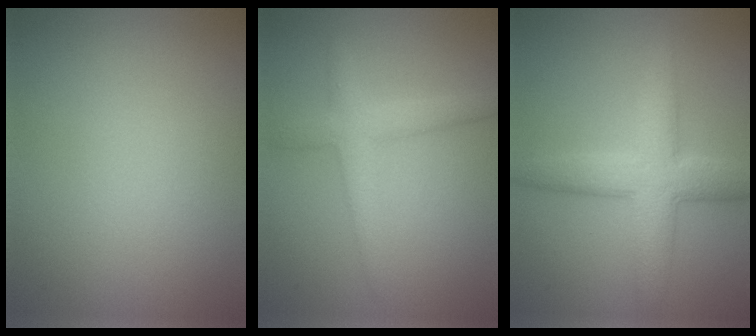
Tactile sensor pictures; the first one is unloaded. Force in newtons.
{"total": 2.9, "press": 2.9, "slide": 0.1}
{"total": 5.4, "press": 5.4, "slide": 0.1}